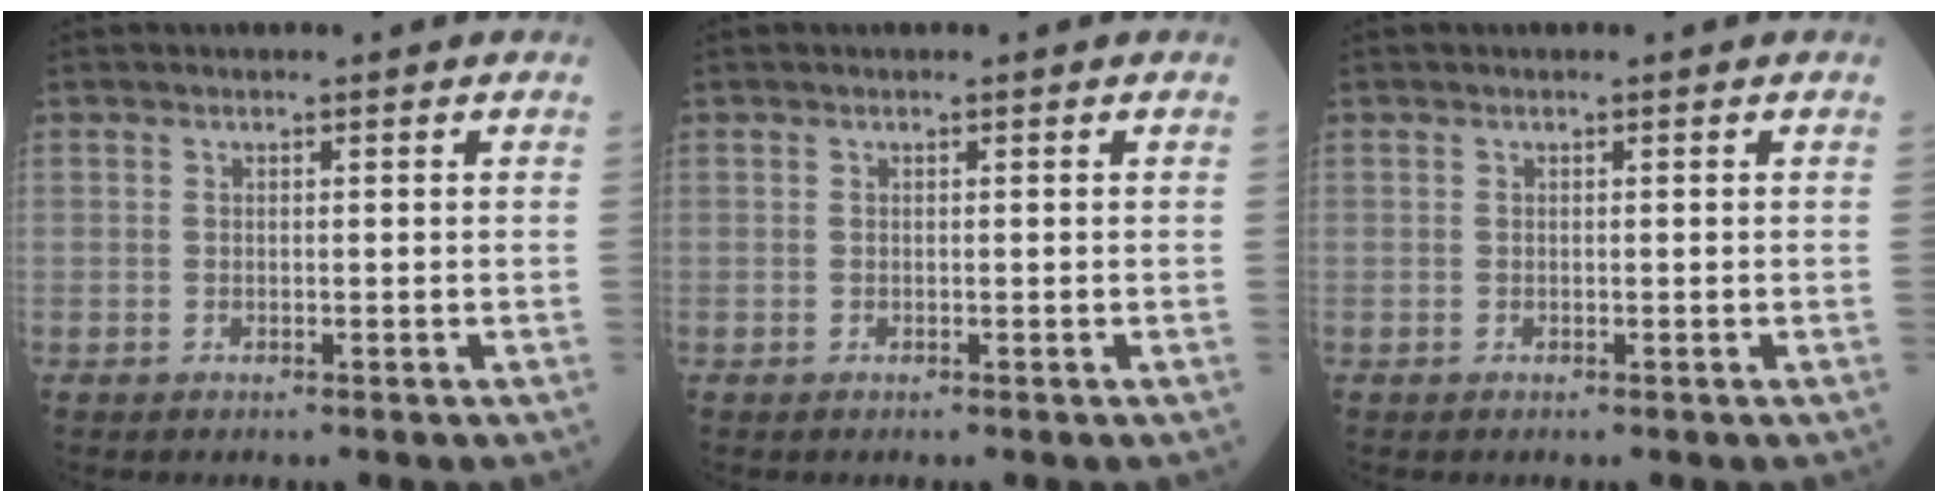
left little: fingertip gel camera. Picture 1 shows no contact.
{"total": 0.0}
{"total": 0.0}